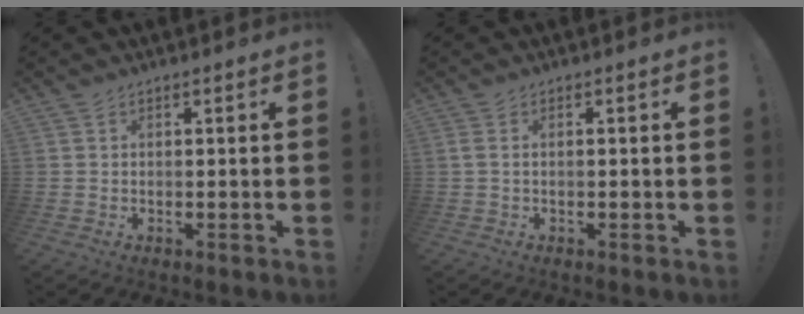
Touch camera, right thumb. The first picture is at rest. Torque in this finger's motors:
{"motor_torque": [0.01, -0.08, -0.08, 0.04, 0.04]}